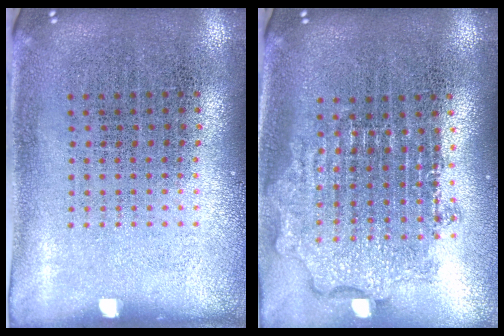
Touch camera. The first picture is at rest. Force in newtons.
{"total": 1.9, "press": 1.5, "slide": 1.1}